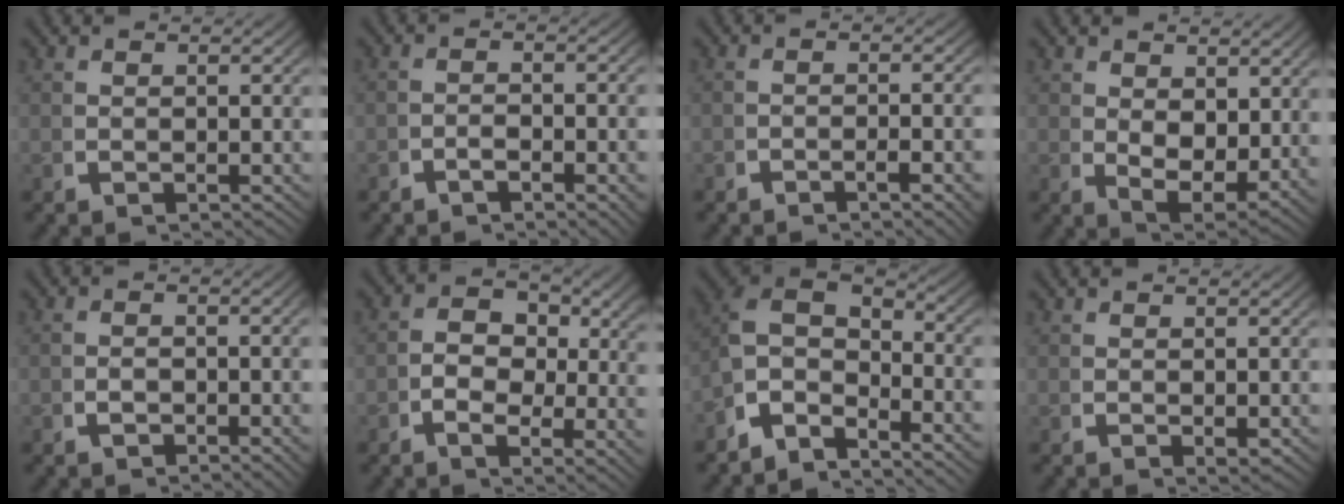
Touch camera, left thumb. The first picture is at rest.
{"total": 2.3, "force": [-1.4, 0.5, 1.7], "torque": [-0.026, 0.001, -0.030]}
{"total": 2.1, "force": [-1.4, 0.2, 1.5], "torque": [-0.019, 0.002, -0.029]}
{"total": 5.7, "force": [0.0, 3.8, 4.2], "torque": [-0.076, -0.038, 0.020]}
{"total": 2.2, "force": [-1.0, 0.8, 1.8], "torque": [-0.029, -0.002, -0.016]}
{"total": 5.6, "force": [0.2, 3.5, 4.4], "torque": [-0.068, -0.020, -0.003]}
{"total": 10.2, "force": [0.5, 7.7, 6.6], "torque": [-0.142, -0.015, -0.013]}
{"total": 0.9, "force": [0.2, 0.5, 0.7], "torque": [-0.010, -0.005, 0.007]}